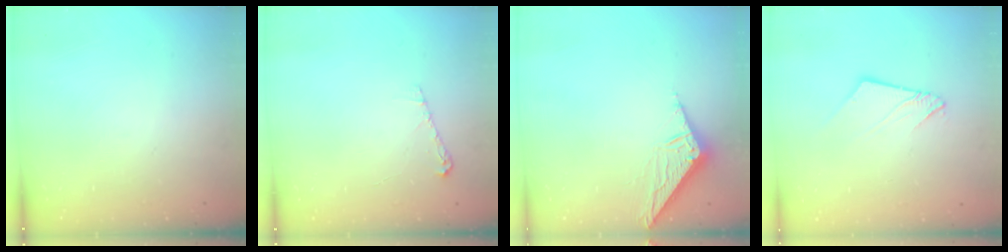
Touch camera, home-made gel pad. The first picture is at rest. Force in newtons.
{"total": 4.2, "press": 4.2, "slide": 0.5}
{"total": 8.3, "press": 8.3, "slide": 0.5}
{"total": 5.8, "press": 5.8, "slide": 0.3}